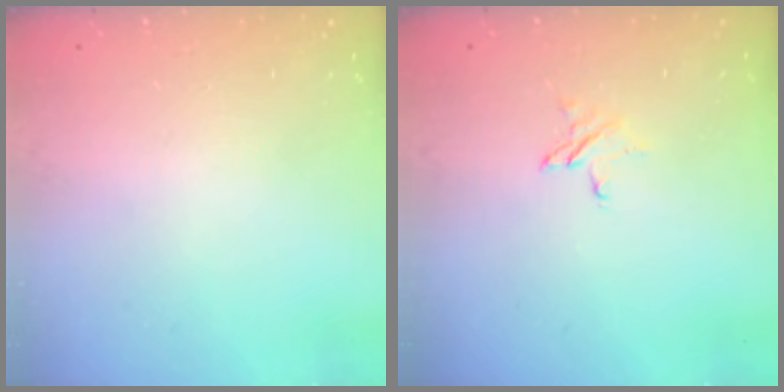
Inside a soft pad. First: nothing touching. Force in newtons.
{"total": 3.6, "press": 3.5, "slide": 0.3}